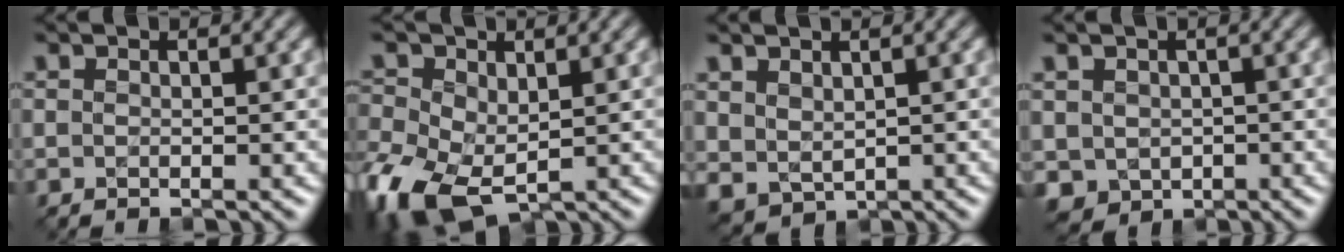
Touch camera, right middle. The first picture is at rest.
{"total": 9.2, "force": [-2.8, 5.7, 6.6], "torque": [-0.165, -0.025, -0.053]}
{"total": 2.3, "force": [1.1, 1.7, 1.1], "torque": [-0.027, -0.005, 0.027]}
{"total": 2.8, "force": [-0.3, 2.5, 1.0], "torque": [-0.026, -0.006, -0.003]}